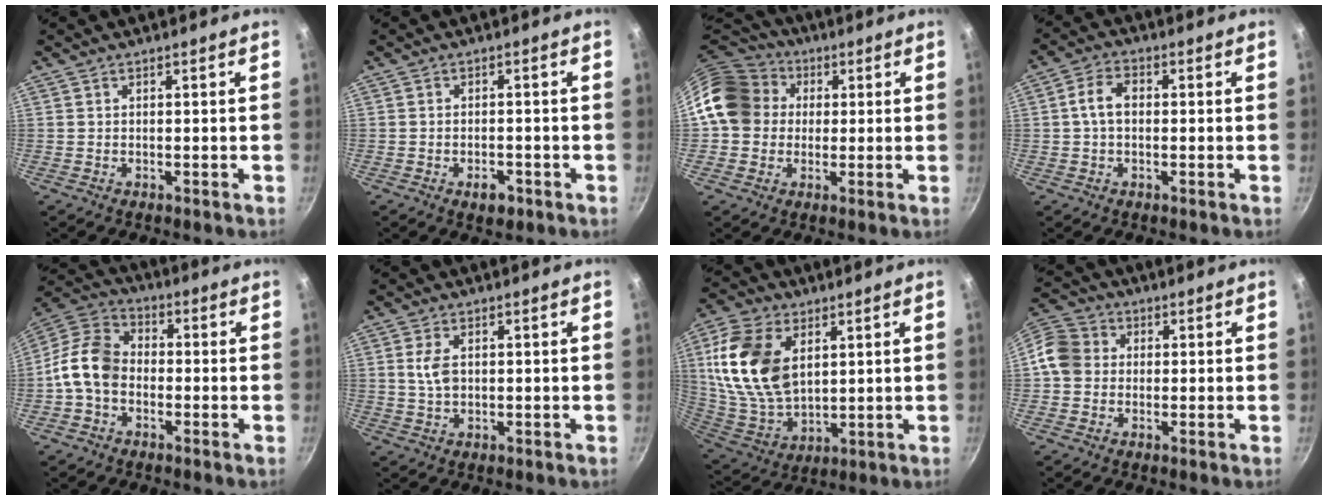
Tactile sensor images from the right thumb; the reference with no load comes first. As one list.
[{"total": 3.3, "force": [-1.7, 1.7, 2.2], "torque": [-0.026, 0.011, -0.022]}, {"total": 14.9, "force": [2.0, 13.1, 6.9], "torque": [-0.107, 0.036, 0.023]}, {"total": 5.3, "force": [0.2, 3.6, 3.9], "torque": [-0.067, 0.016, -0.004]}, {"total": 10.8, "force": [-2.0, 8.1, 6.9], "torque": [-0.109, 0.033, -0.062]}, {"total": 4.3, "force": [0.8, 2.7, 3.3], "torque": [-0.060, 0.000, 0.017]}, {"total": 19.1, "force": [5.2, 12.0, 13.9], "torque": [-0.255, -0.020, 0.112]}, {"total": 8.0, "force": [0.1, 7.1, 3.7], "torque": [-0.041, 0.018, -0.019]}]